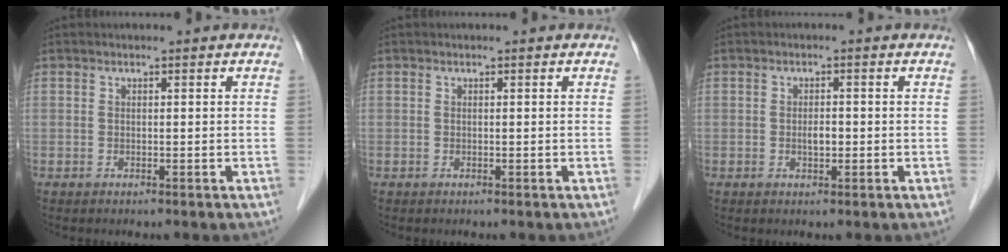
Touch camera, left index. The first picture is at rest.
{"total": 0.0}
{"total": 1.8, "force": [-0.3, 0.8, 1.6], "torque": [-0.027, 0.002, -0.005]}